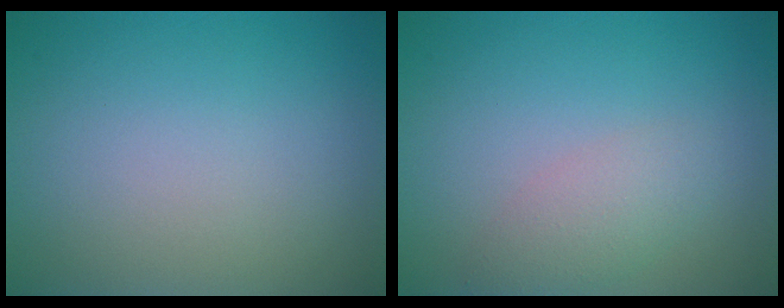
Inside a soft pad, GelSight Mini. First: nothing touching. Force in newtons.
{"total": 2.3, "press": 2.3, "slide": 0.1}